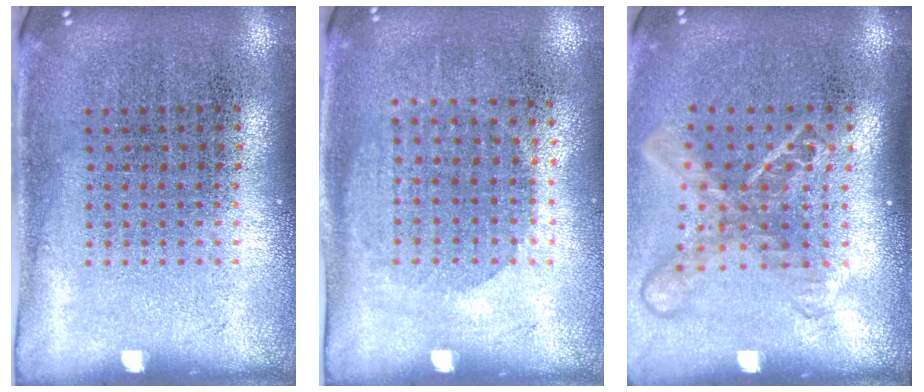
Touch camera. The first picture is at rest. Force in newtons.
{"total": 1.0, "press": 0.9, "slide": 0.5}
{"total": 1.8, "press": 1.3, "slide": 1.2}